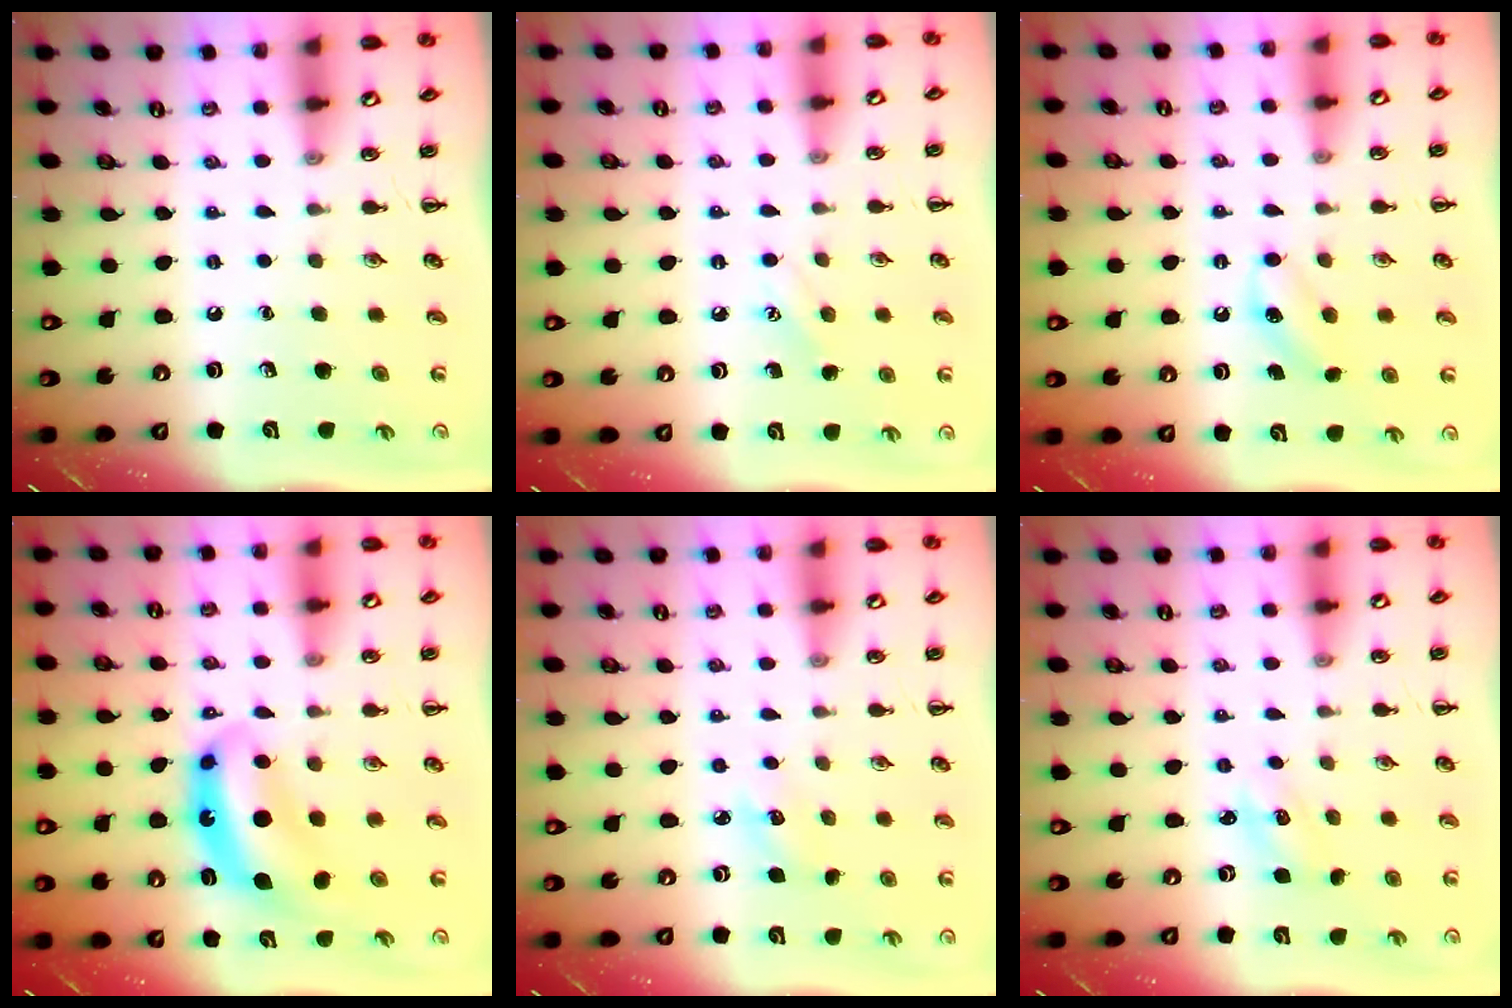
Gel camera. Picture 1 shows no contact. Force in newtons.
{"total": 6.7, "press": 6.4, "slide": 1.8}
{"total": 5.7, "press": 5.4, "slide": 1.6}
{"total": 8.4, "press": 8.2, "slide": 1.8}
{"total": 4.0, "press": 3.8, "slide": 1.1}
{"total": 1.8, "press": 1.8, "slide": 0.5}